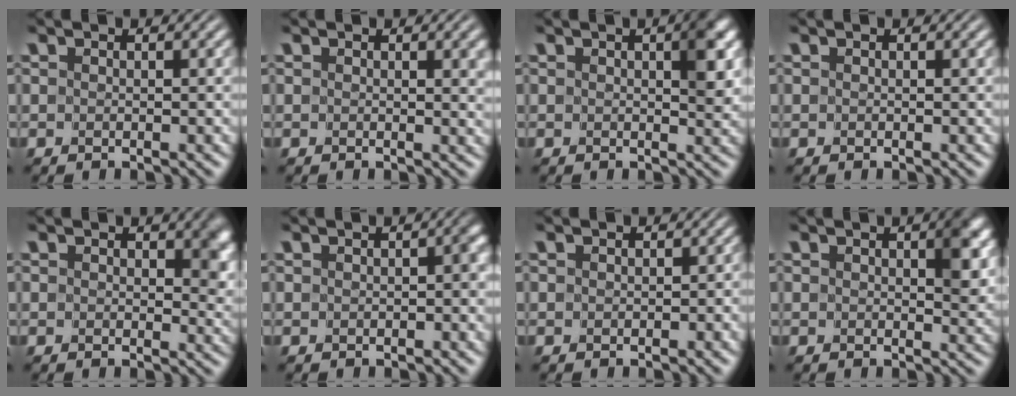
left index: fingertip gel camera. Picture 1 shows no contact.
{"total": 1.8, "force": [0.4, 0.8, 1.5], "torque": [-0.015, -0.002, 0.005]}
{"total": 3.3, "force": [0.7, 1.6, 2.9], "torque": [-0.035, 0.002, 0.007]}
{"total": 0.0}
{"total": 3.3, "force": [0.8, 2.1, 2.4], "torque": [-0.024, -0.005, 0.007]}
{"total": 1.2, "force": [-0.3, 0.6, 1.0], "torque": [-0.012, 0.004, -0.005]}
{"total": 0.6, "force": [-0.2, 0.6, 0.1], "torque": [0.006, -0.002, -0.005]}
{"total": 3.7, "force": [0.8, 1.9, 3.0], "torque": [-0.036, 0.000, 0.009]}